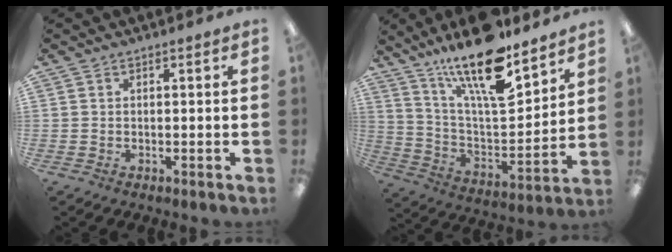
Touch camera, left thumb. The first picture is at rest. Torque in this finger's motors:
{"motor_torque": [1.63, 0.46, 1.50, -1.27, 0.53]}